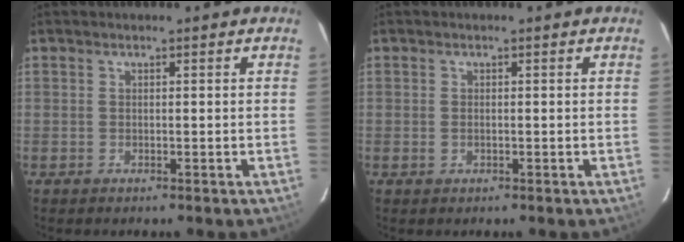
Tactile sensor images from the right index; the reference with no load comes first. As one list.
[{"total": 0.9, "force": [-0.1, 0.6, 0.6], "torque": [-0.013, 0.001, -0.002]}]